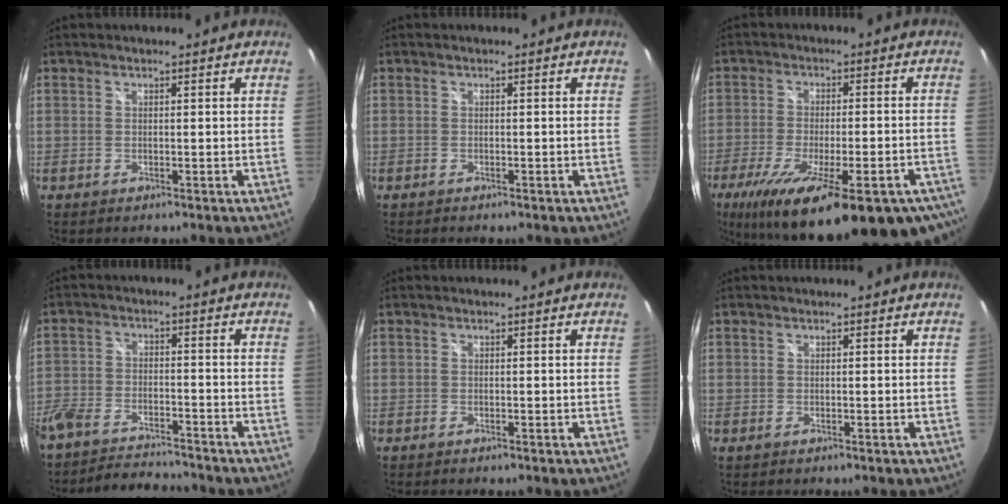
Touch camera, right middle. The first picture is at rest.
{"total": 0.8, "force": [-0.6, 0.3, 0.3], "torque": [-0.008, -0.003, -0.011]}
{"total": 28.3, "force": [-18.8, 7.8, 19.6], "torque": [-0.344, -0.071, -0.265]}
{"total": 12.2, "force": [-10.6, 3.9, 4.4], "torque": [-0.124, -0.013, -0.182]}
{"total": 0.0}
{"total": 0.0}